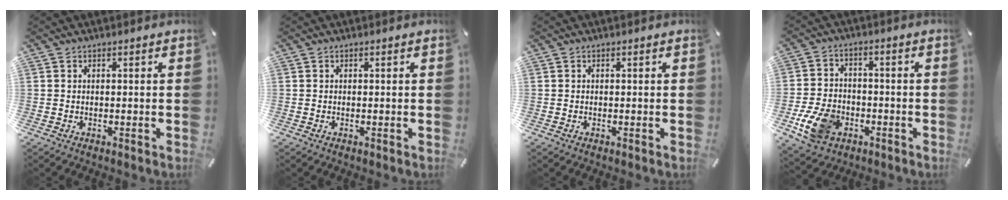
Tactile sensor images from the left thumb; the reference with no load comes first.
{"total": 0.0}
{"total": 0.0}
{"total": 10.8, "force": [-4.0, 7.9, 6.2], "torque": [-0.131, 0.015, -0.070]}